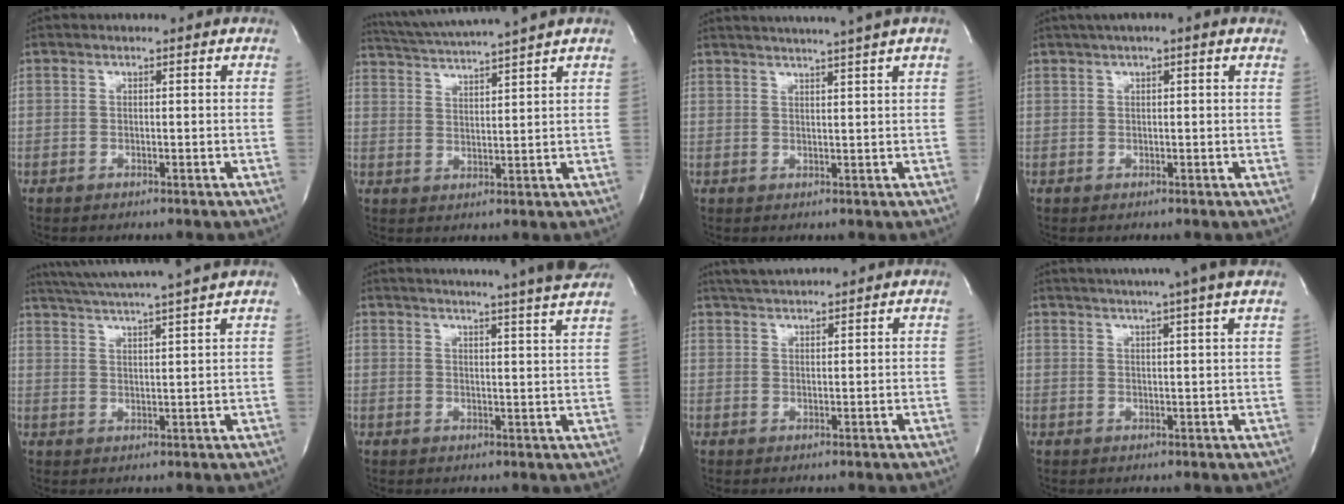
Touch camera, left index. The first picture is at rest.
{"total": 10.0, "force": [9.0, -2.2, 3.9], "torque": [-0.077, 0.001, 0.146]}
{"total": 9.1, "force": [7.7, -1.8, 4.5], "torque": [-0.068, 0.000, 0.093]}
{"total": 4.0, "force": [2.5, 0.2, 3.1], "torque": [-0.054, 0.024, 0.036]}
{"total": 12.8, "force": [11.2, -1.9, 5.8], "torque": [-0.109, -0.005, 0.164]}
{"total": 20.0, "force": [18.1, -1.4, 8.3], "torque": [-0.133, -0.038, 0.219]}
{"total": 4.7, "force": [4.4, -0.2, 1.5], "torque": [-0.031, 0.023, 0.084]}
{"total": 12.1, "force": [10.1, -1.4, 6.6], "torque": [-0.108, 0.003, 0.121]}